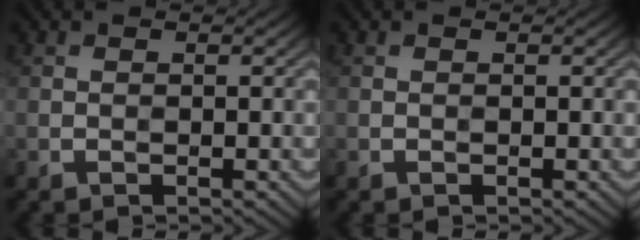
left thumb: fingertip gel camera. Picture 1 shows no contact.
{"total": 0.0}